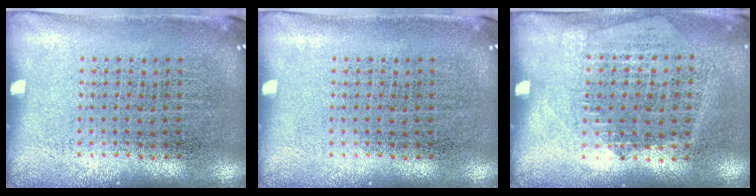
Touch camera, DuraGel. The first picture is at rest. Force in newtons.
{"total": 0.0}
{"total": 1.2, "press": 1.1, "slide": 0.5}